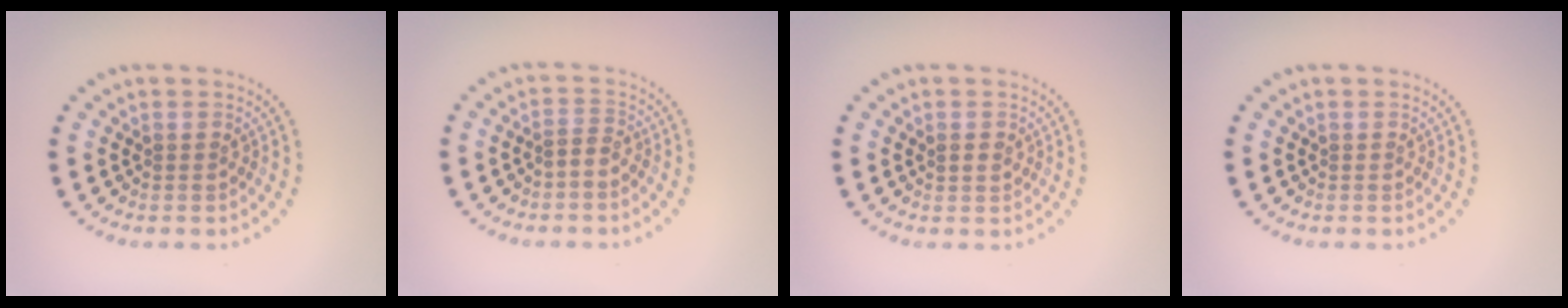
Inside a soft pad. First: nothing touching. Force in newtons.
{"total": 1.3, "press": 1.0, "slide": 0.9}
{"total": 1.1, "press": 1.0, "slide": 0.4}
{"total": 0.0}